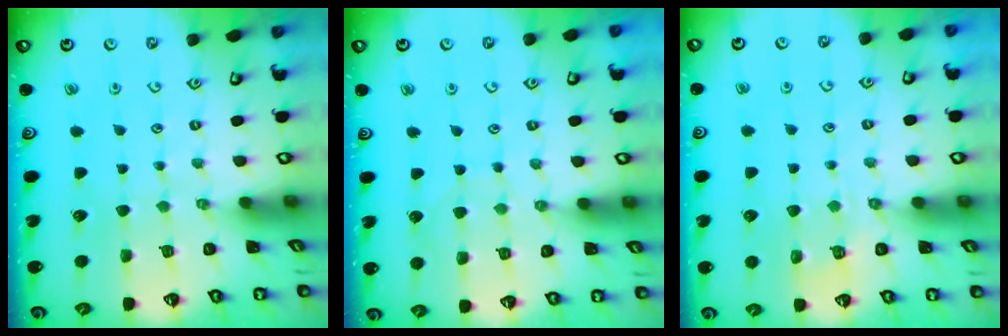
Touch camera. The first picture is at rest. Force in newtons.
{"total": 5.4, "press": 5.4, "slide": 0.5}
{"total": 3.0, "press": 2.6, "slide": 1.5}